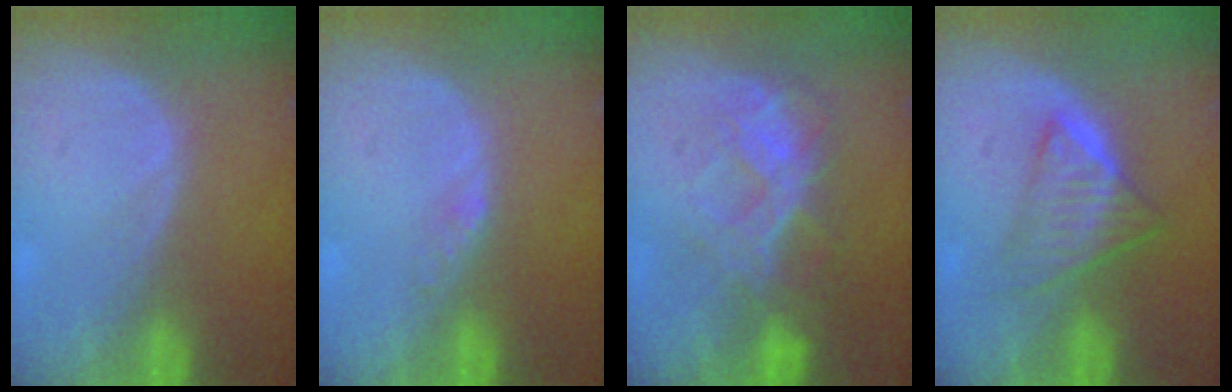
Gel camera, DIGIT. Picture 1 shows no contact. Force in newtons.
{"total": 1.2, "press": 1.2, "slide": 0.1}
{"total": 6.8, "press": 6.7, "slide": 1.2}
{"total": 6.3, "press": 5.4, "slide": 3.2}